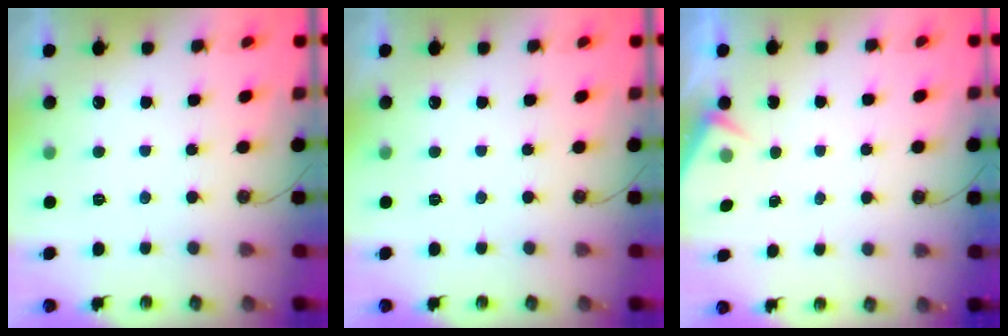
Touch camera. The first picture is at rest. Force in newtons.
{"total": 0.0}
{"total": 2.8, "press": 2.7, "slide": 0.4}